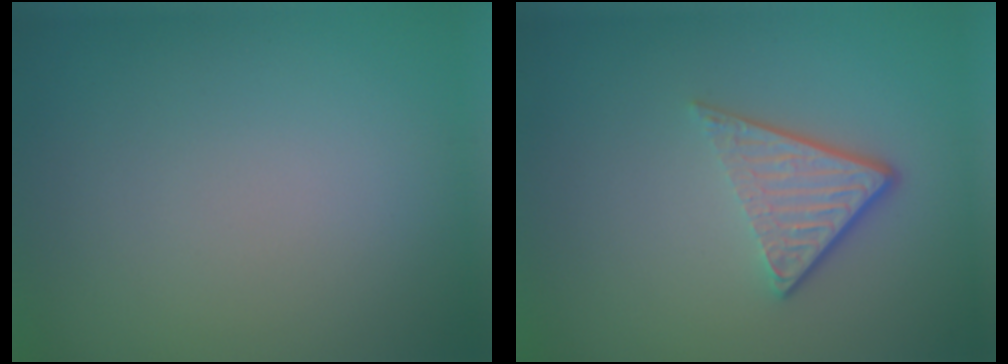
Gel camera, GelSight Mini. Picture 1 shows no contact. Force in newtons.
{"total": 3.9, "press": 2.7, "slide": 2.9}